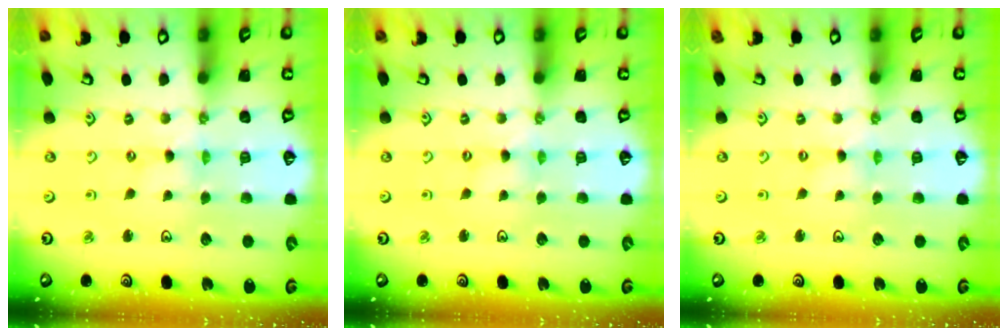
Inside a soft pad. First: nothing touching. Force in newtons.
{"total": 0.0}
{"total": 0.0}